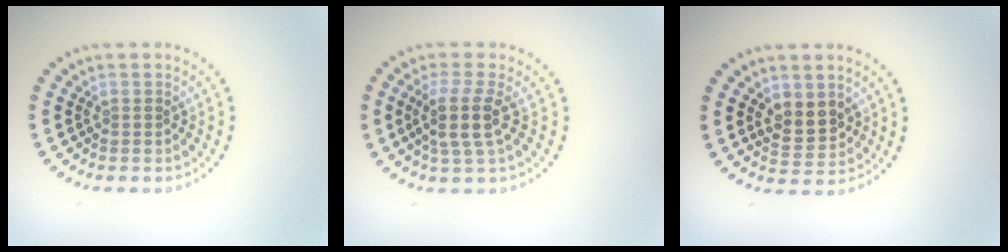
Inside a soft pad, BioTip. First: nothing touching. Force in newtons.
{"total": 3.3, "press": 2.7, "slide": 1.9}
{"total": 2.7, "press": 2.5, "slide": 0.9}